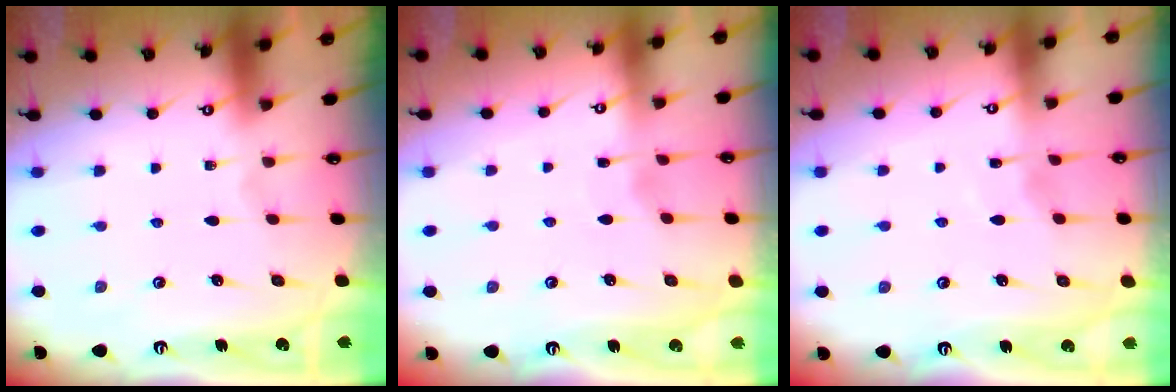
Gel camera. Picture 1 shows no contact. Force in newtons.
{"total": 2.4, "press": 2.4, "slide": 0.4}
{"total": 2.8, "press": 2.8, "slide": 0.5}